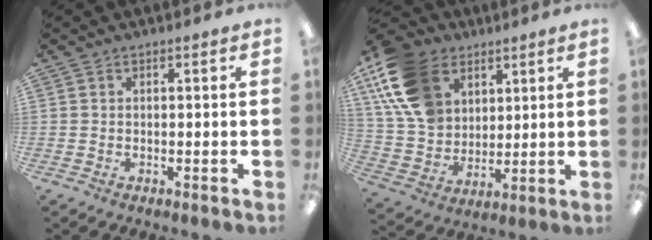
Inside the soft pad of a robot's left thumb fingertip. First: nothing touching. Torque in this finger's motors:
{"motor_torque": [0.26, 0.77, 1.36, -1.41, 0.16]}